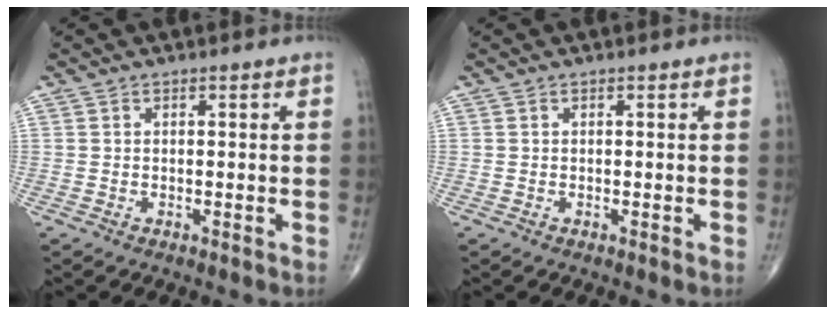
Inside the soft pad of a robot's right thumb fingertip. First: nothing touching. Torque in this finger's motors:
{"motor_torque": [-0.01, 0.01, -0.04, -0.03, 0.02]}